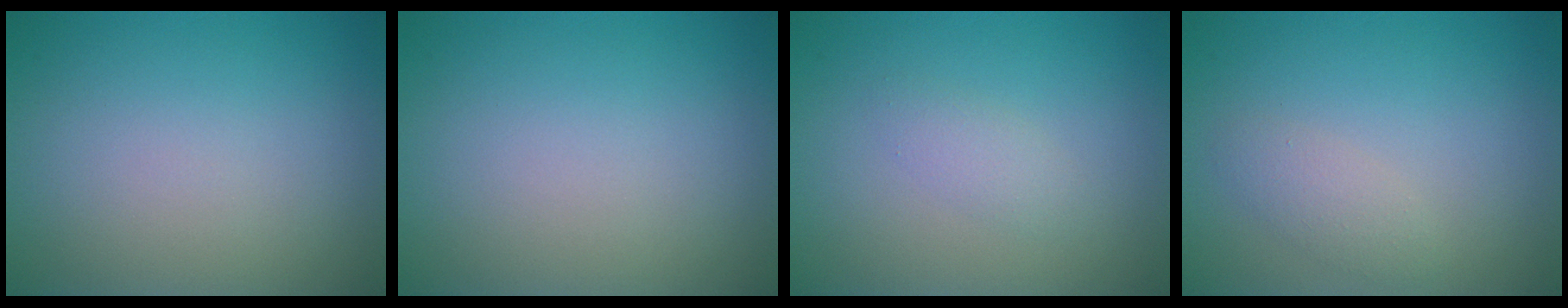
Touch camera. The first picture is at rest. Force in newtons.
{"total": 0.0}
{"total": 1.3, "press": 1.3, "slide": 0.1}
{"total": 1.6, "press": 1.6, "slide": 0.0}